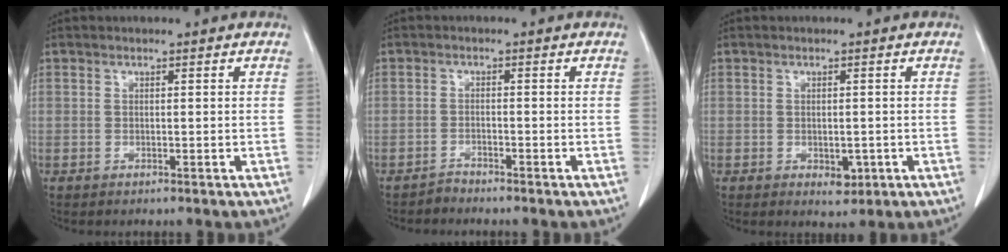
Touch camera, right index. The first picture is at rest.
{"total": 1.4, "force": [-1.4, 0.0, -0.1], "torque": [0.006, -0.002, -0.024]}
{"total": 2.5, "force": [-0.8, 1.5, 1.8], "torque": [-0.023, 0.000, -0.002]}